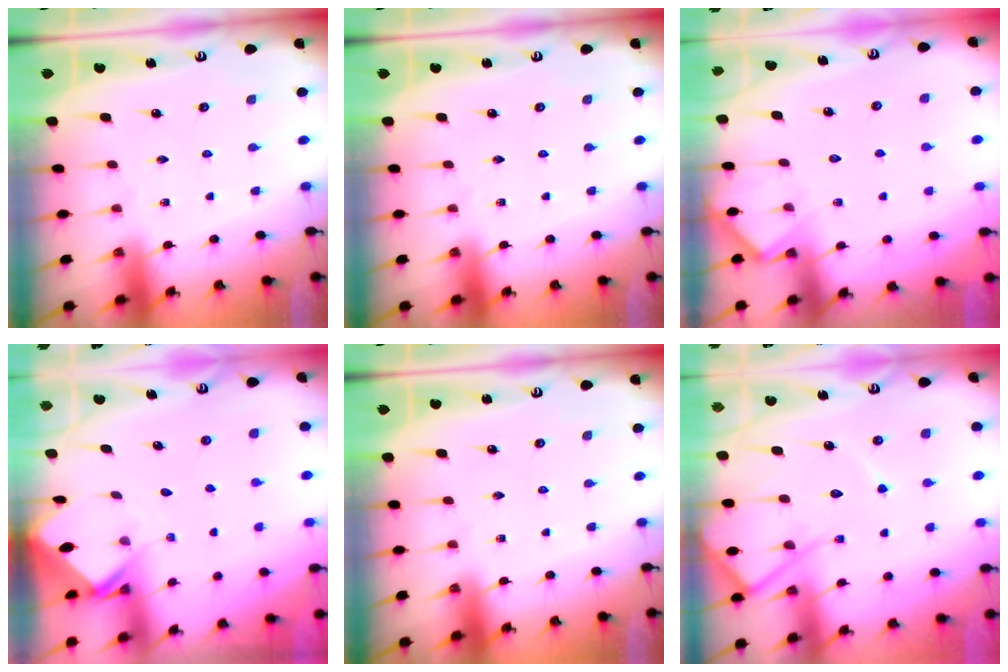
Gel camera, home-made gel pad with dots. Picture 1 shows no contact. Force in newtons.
{"total": 0.0}
{"total": 6.1, "press": 6.0, "slide": 0.8}
{"total": 2.6, "press": 2.6, "slide": 0.2}
{"total": 0.0}
{"total": 10.4, "press": 10.3, "slide": 1.0}